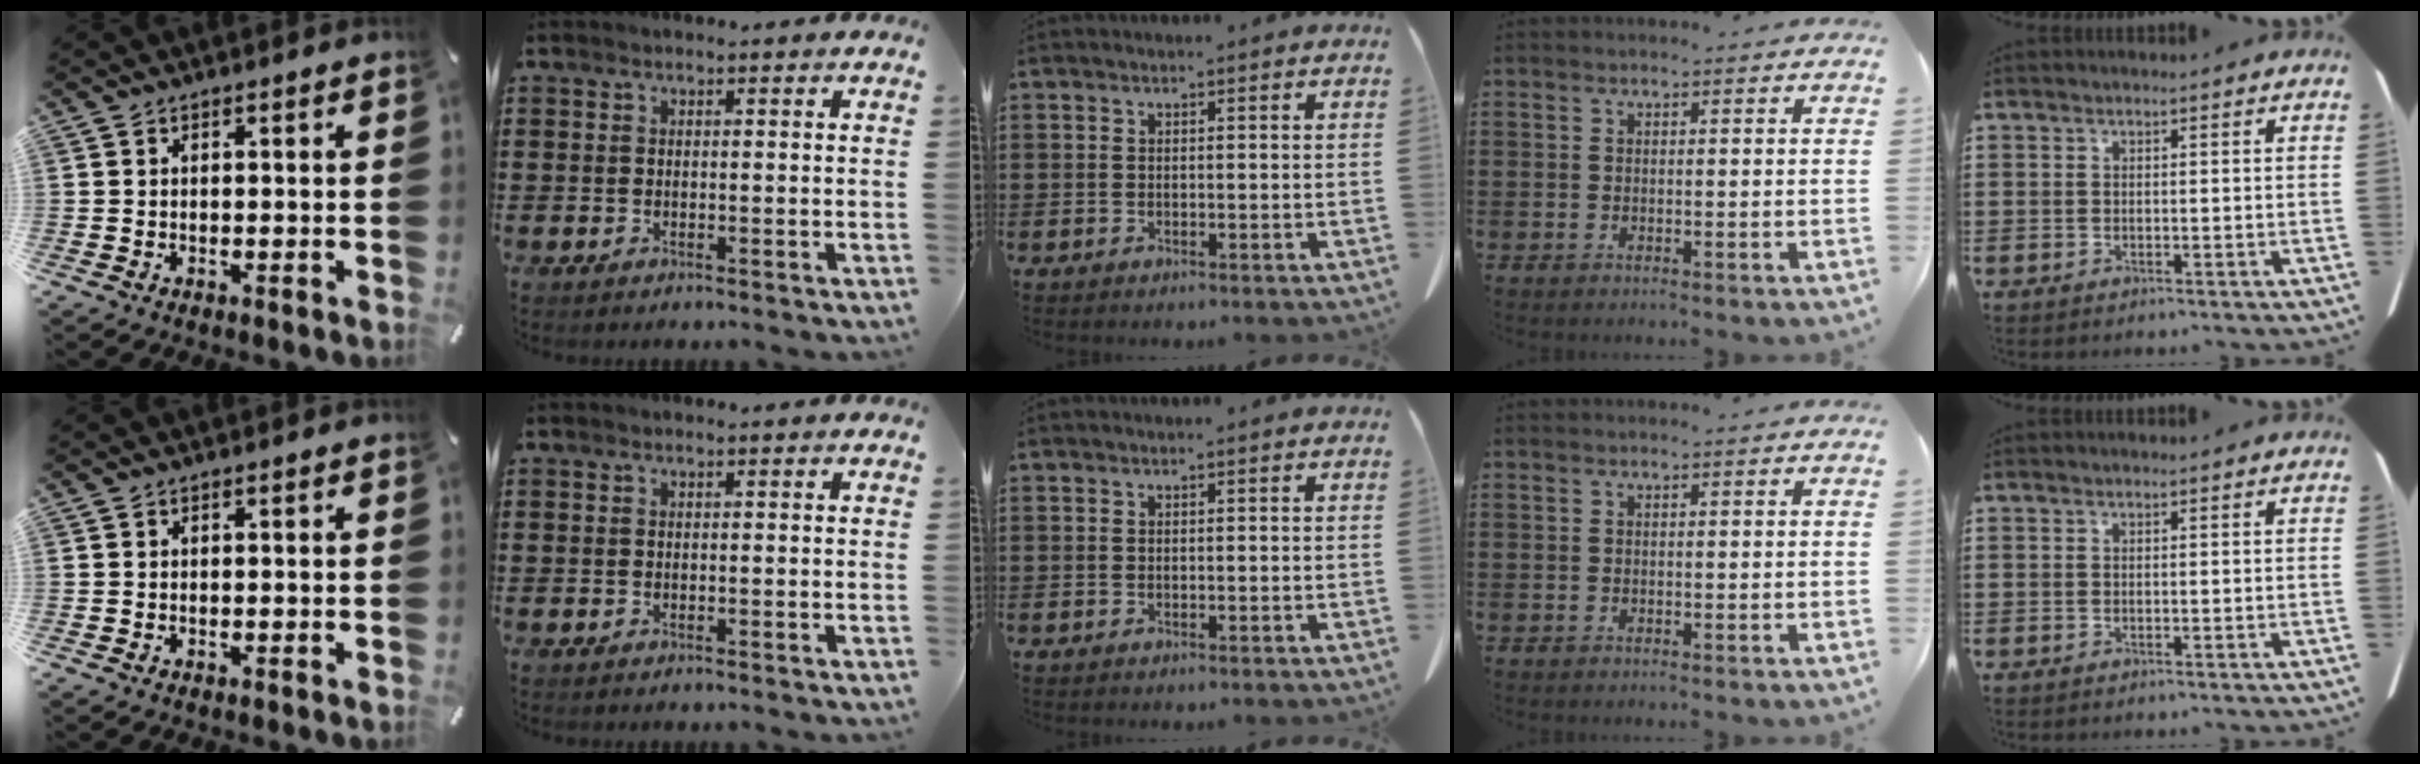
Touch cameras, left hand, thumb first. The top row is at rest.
{}